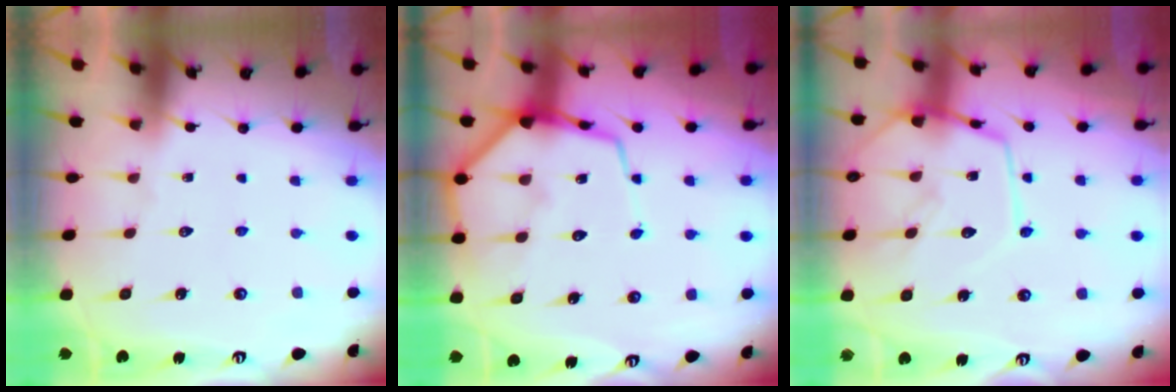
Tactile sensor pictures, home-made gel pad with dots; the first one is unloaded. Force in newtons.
{"total": 12.2, "press": 12.2, "slide": 1.1}
{"total": 13.5, "press": 13.4, "slide": 1.2}